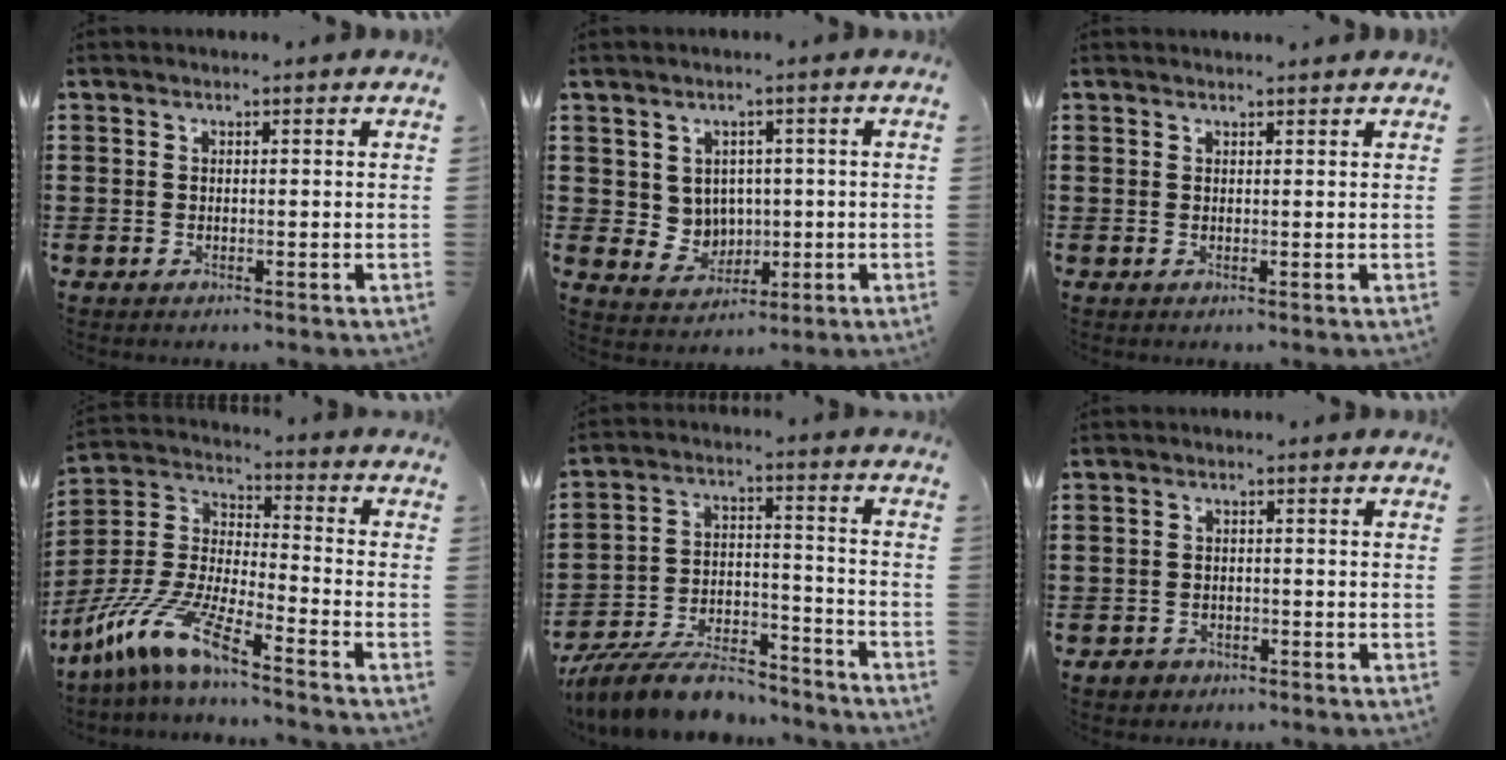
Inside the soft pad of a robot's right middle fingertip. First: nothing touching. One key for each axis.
{"total": 4.5, "fx": 1.5, "fy": 4.2, "fz": 0.4, "tx": -0.025, "ty": -0.004, "tz": 0.027}
{"total": 0.8, "fx": 0.8, "fy": 0.0, "fz": 0.1, "tx": -0.004, "ty": -0.003, "tz": 0.015}
{"total": 11.2, "fx": -9.0, "fy": 1.2, "fz": 6.6, "tx": -0.164, "ty": -0.008, "tz": -0.189}
{"total": 10.6, "fx": -9.3, "fy": 2.6, "fz": 4.2, "tx": -0.073, "ty": 0.031, "tz": -0.177}
{"total": 1.5, "fx": -1.1, "fy": 1.0, "fz": 0.1, "tx": -0.006, "ty": 0.000, "tz": -0.025}